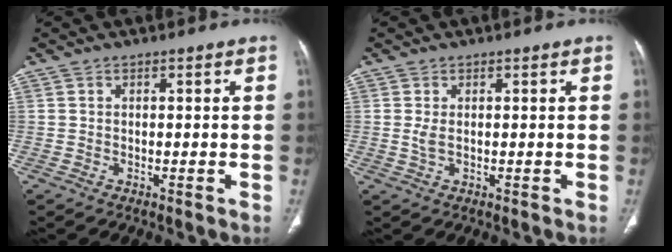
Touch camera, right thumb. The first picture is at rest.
{"total": 1.3, "force": [0.1, 0.6, 1.2], "torque": [-0.032, -0.001, 0.007]}